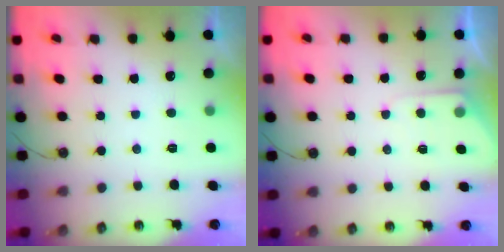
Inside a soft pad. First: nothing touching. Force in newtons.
{"total": 4.6, "press": 4.5, "slide": 0.6}